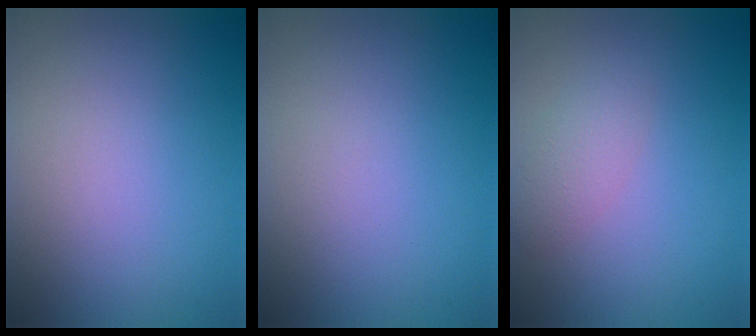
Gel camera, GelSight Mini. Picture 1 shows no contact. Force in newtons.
{"total": 0.0}
{"total": 1.8, "press": 1.8, "slide": 0.2}